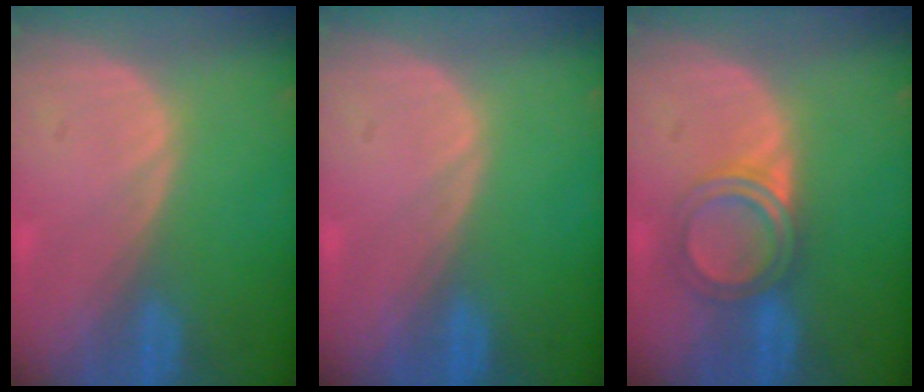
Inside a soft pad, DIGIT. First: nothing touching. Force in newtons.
{"total": 0.0}
{"total": 4.9, "press": 4.7, "slide": 1.4}